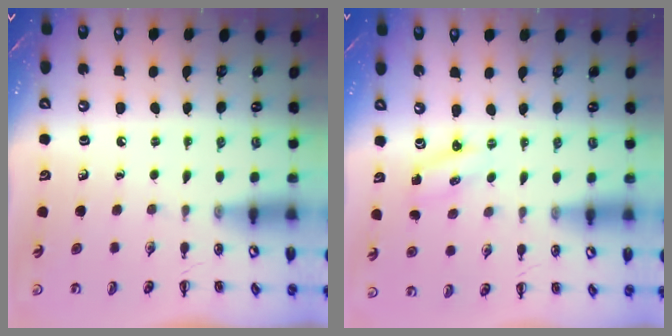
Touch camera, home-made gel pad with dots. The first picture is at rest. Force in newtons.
{"total": 2.3, "press": 2.3, "slide": 0.6}